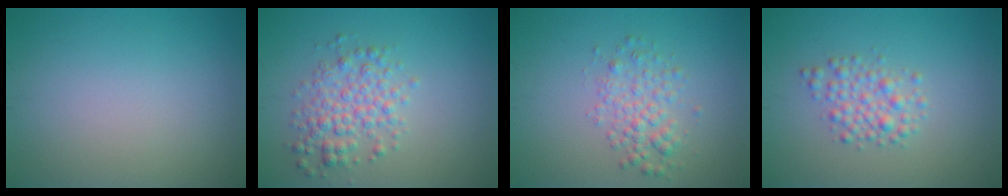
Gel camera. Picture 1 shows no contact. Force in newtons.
{"total": 3.5, "press": 3.5, "slide": 0.1}
{"total": 2.6, "press": 2.6, "slide": 0.1}
{"total": 2.6, "press": 2.6, "slide": 0.0}